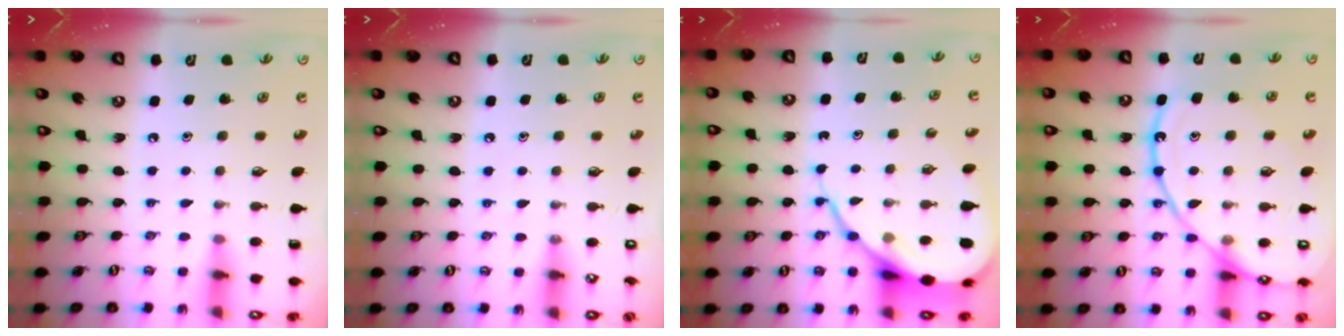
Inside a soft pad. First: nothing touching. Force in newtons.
{"total": 4.8, "press": 4.8, "slide": 0.6}
{"total": 13.1, "press": 13.0, "slide": 1.2}
{"total": 15.9, "press": 15.8, "slide": 1.5}